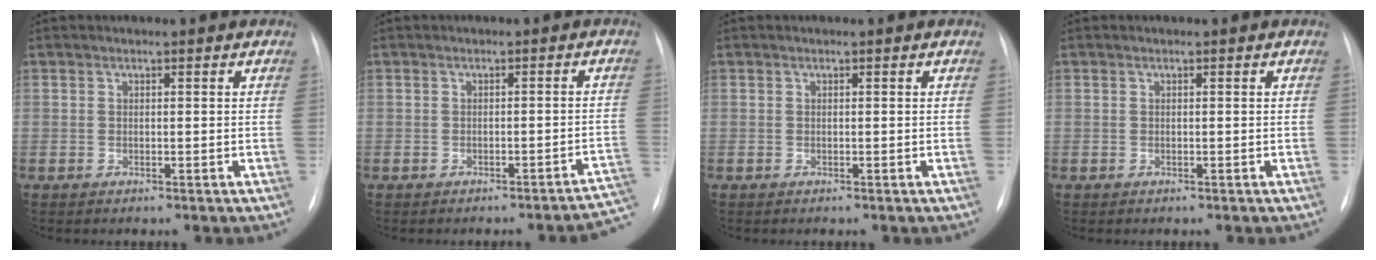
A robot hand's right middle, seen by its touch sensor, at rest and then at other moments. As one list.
[{"total": 5.5, "force": [-4.9, 0.3, 2.4], "torque": [-0.003, 0.017, -0.054]}, {"total": 0.0}, {"total": 0.0}]